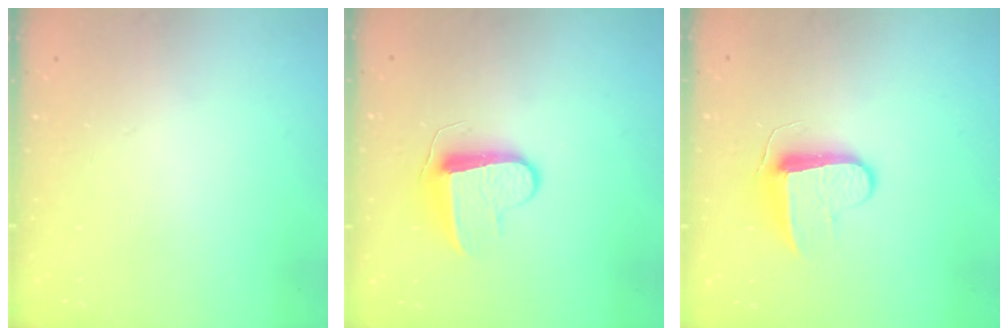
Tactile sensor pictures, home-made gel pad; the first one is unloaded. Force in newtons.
{"total": 9.0, "press": 9.0, "slide": 0.5}
{"total": 8.6, "press": 8.6, "slide": 0.5}